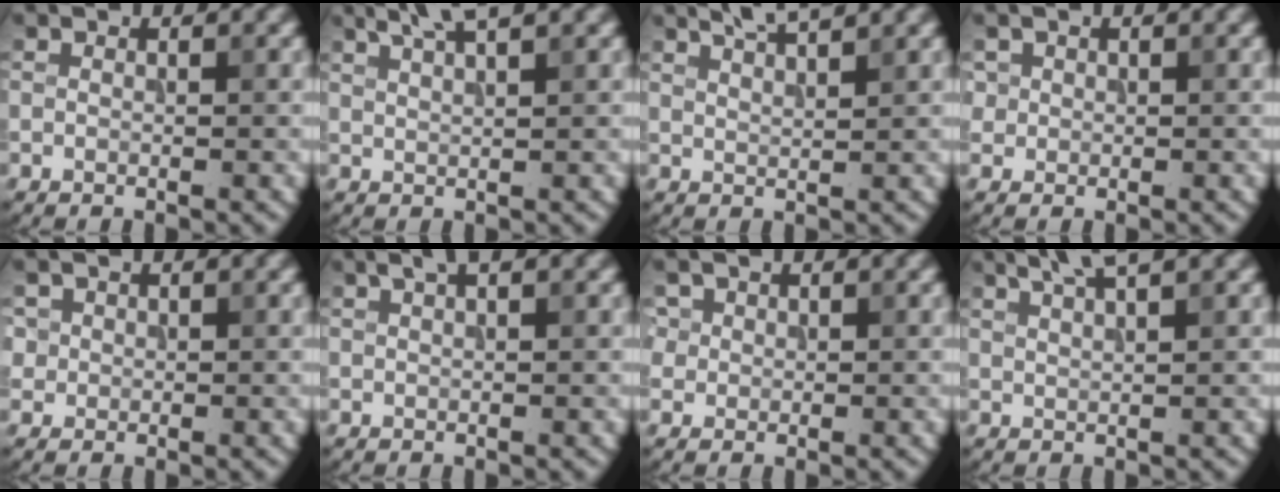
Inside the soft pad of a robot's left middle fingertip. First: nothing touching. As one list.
[{"total": 3.5, "force": [2.6, 0.6, 2.3], "torque": [-0.027, 0.015, 0.037]}, {"total": 3.7, "force": [3.0, 0.9, 2.0], "torque": [-0.008, 0.021, 0.023]}, {"total": 1.1, "force": [0.3, 1.1, 0.1], "torque": [0.007, -0.004, 0.006]}, {"total": 1.4, "force": [0.4, 1.3, 0.2], "torque": [0.001, -0.003, 0.013]}, {"total": 1.6, "force": [1.1, 0.3, 1.1], "torque": [-0.015, 0.003, 0.018]}, {"total": 2.3, "force": [1.0, 1.9, 0.7], "torque": [-0.019, 0.001, 0.034]}, {"total": 3.4, "force": [2.5, 0.6, 2.2], "torque": [-0.025, 0.015, 0.033]}]